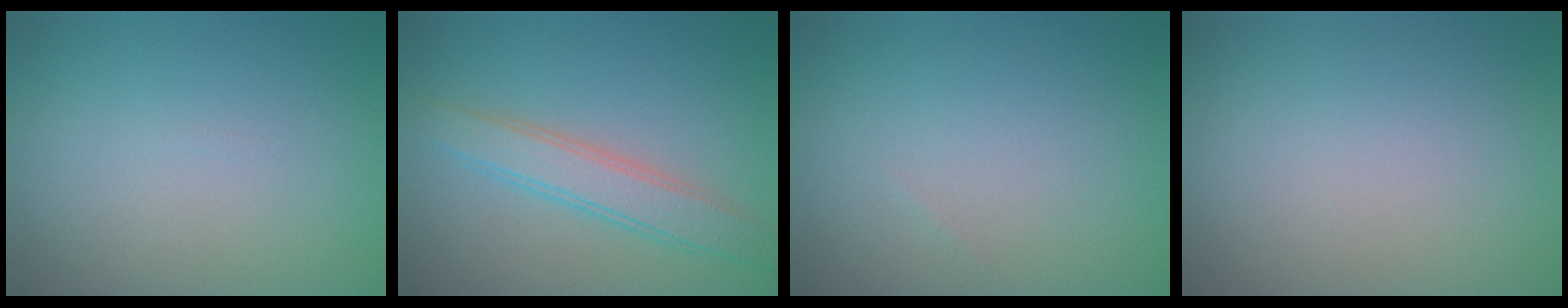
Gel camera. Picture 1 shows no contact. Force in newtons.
{"total": 3.6, "press": 3.5, "slide": 0.2}
{"total": 0.0}
{"total": 0.0}